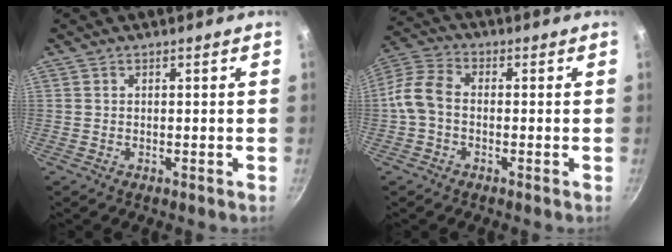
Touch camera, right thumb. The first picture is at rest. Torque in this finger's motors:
{"motor_torque": [0.07, 0.06, 0.91, -0.41, 0.13]}